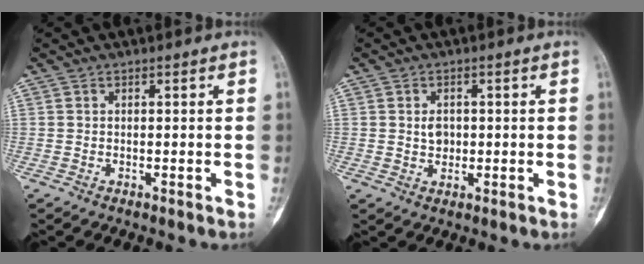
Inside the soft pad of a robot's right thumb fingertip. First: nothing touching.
{"total": 2.8, "force": [0.2, 2.2, 1.7], "torque": [-0.016, 0.001, 0.005]}